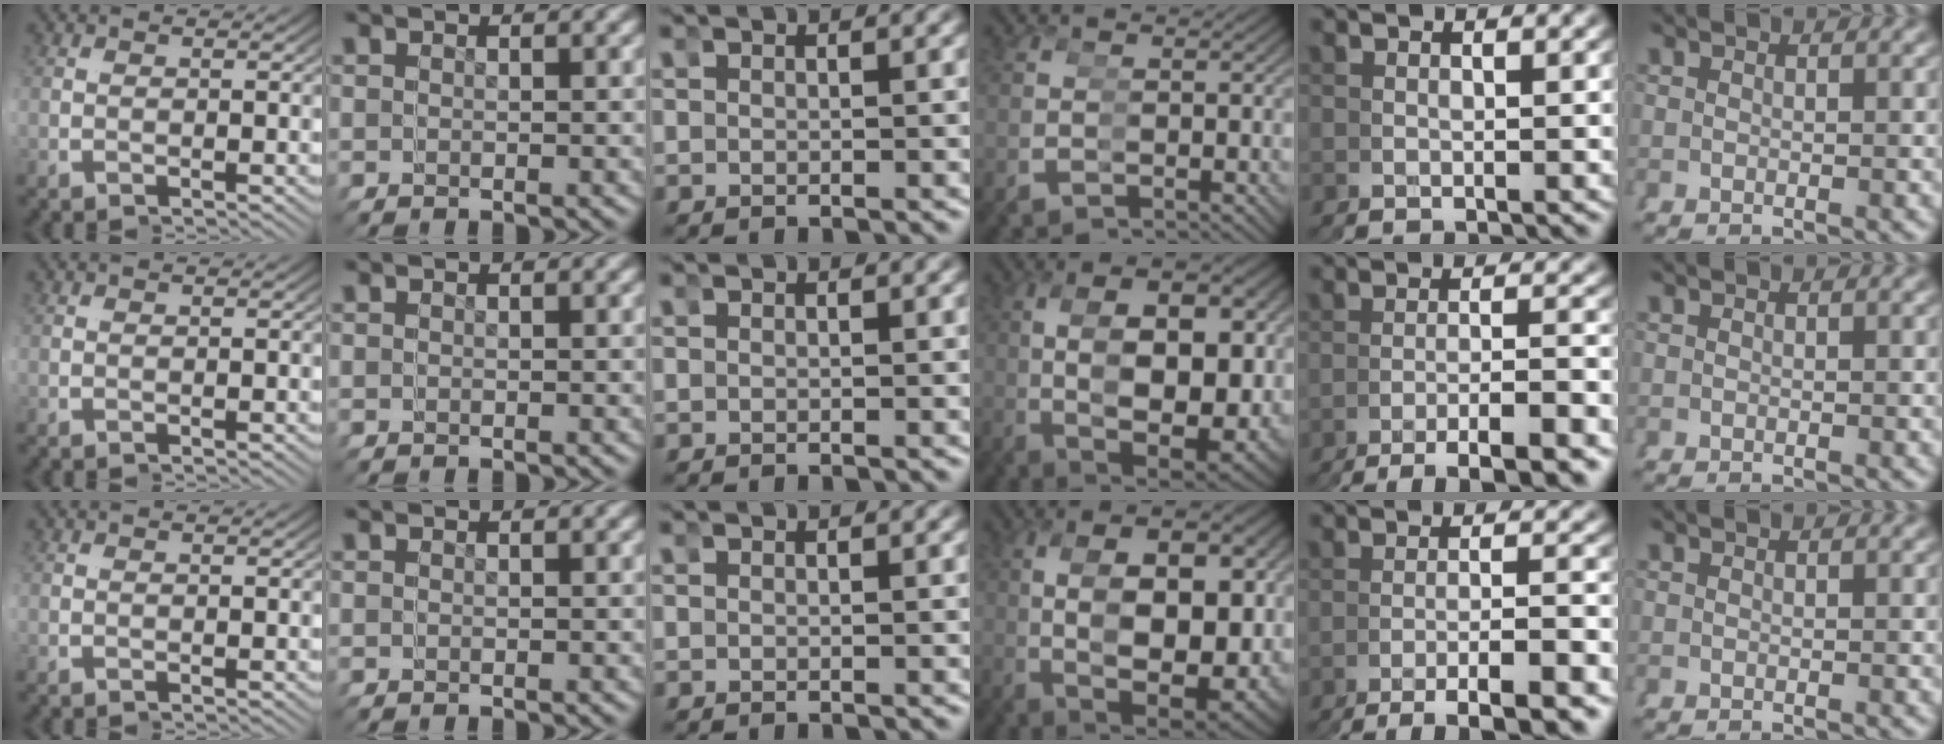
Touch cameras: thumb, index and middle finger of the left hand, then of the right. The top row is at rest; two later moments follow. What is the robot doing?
{"motion": "grasp_and_lifting", "object": "bandage"}